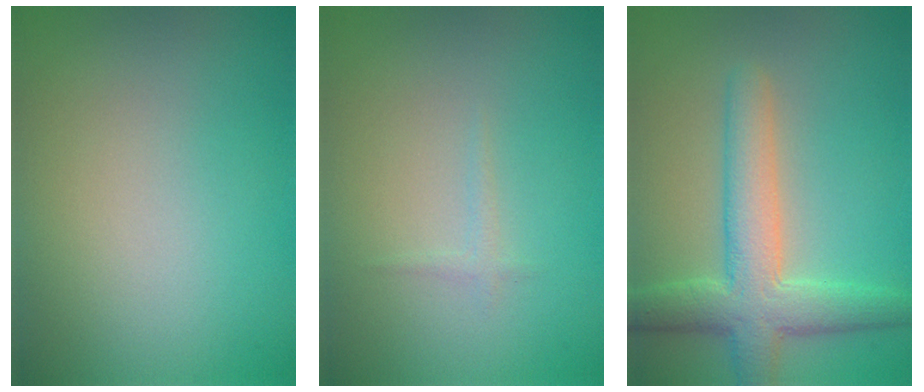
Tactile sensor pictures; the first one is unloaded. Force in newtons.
{"total": 0.6, "press": 0.6, "slide": 0.0}
{"total": 5.7, "press": 5.7, "slide": 0.2}